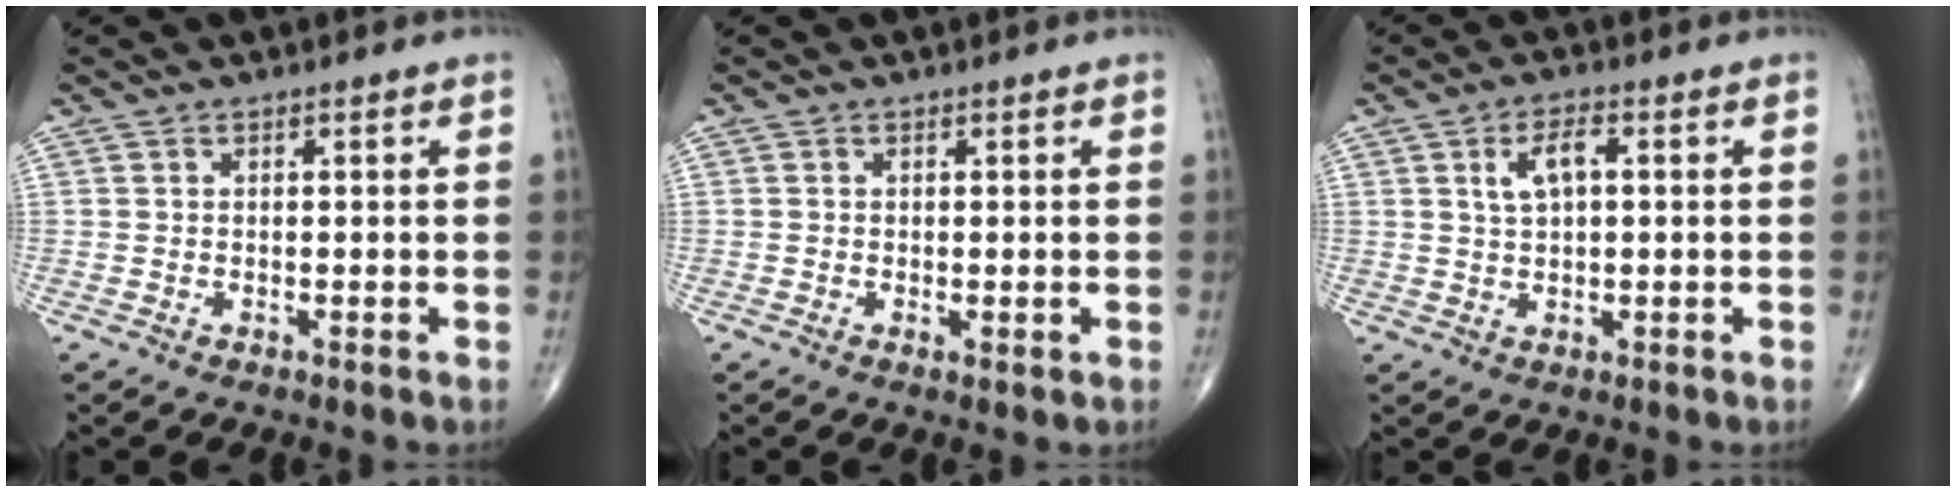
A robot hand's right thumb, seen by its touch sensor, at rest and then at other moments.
{"total": 1.0, "force": [-0.2, 0.3, 0.9], "torque": [-0.017, -0.004, -0.003]}
{"total": 4.9, "force": [1.3, 2.3, 4.2], "torque": [-0.079, 0.005, 0.022]}